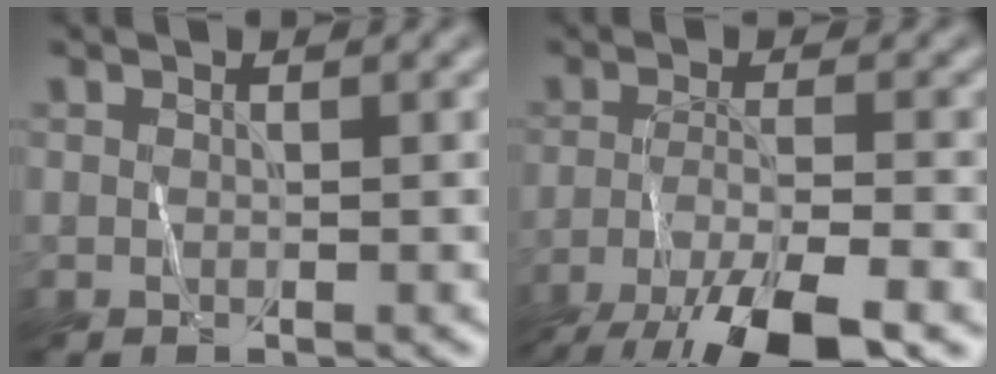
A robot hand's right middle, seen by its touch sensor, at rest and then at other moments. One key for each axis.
{"total": 9.3, "fx": -6.0, "fy": 1.8, "fz": 6.8, "tx": -0.111, "ty": -0.003, "tz": -0.110}